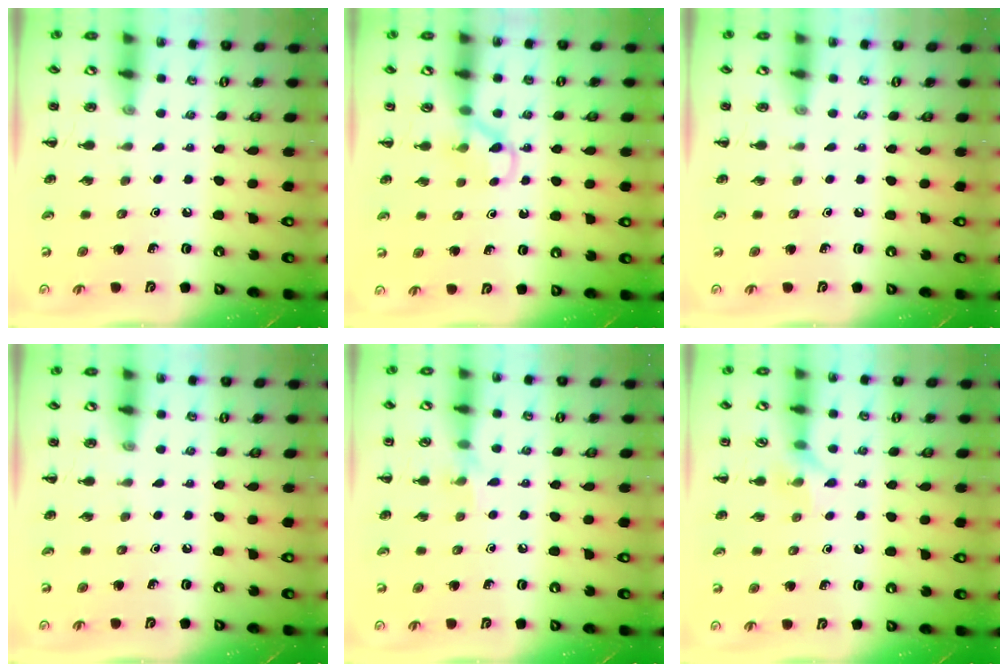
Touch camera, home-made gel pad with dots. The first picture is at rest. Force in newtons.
{"total": 3.8, "press": 3.6, "slide": 1.3}
{"total": 0.0}
{"total": 0.0}
{"total": 5.7, "press": 5.4, "slide": 1.5}
{"total": 6.4, "press": 6.3, "slide": 0.9}